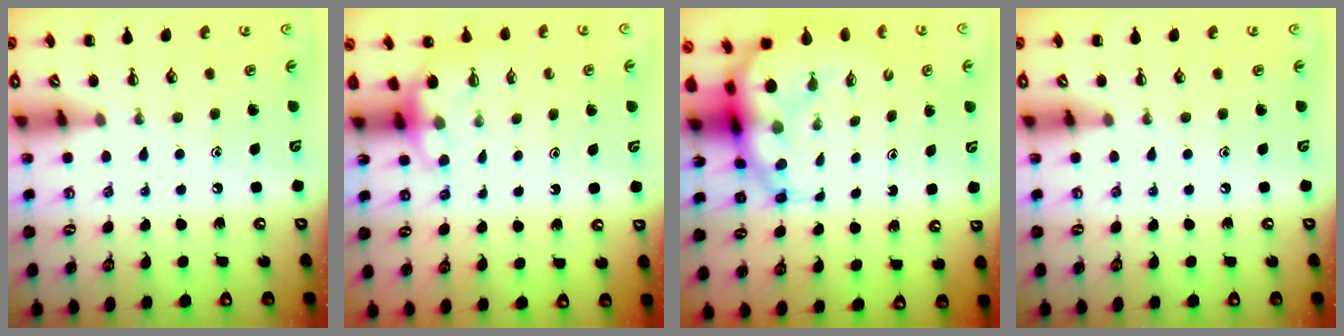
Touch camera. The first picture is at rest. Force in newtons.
{"total": 4.3, "press": 4.2, "slide": 1.0}
{"total": 8.8, "press": 8.4, "slide": 2.6}
{"total": 0.0}